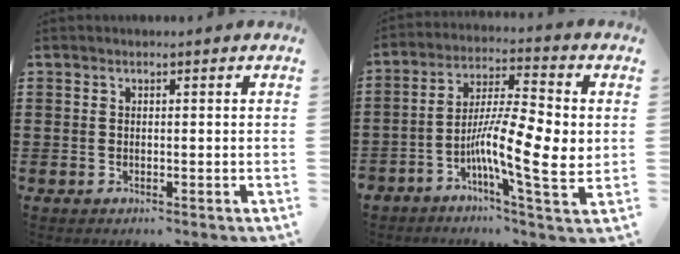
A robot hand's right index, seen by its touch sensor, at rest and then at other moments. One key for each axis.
{"total": 10.9, "fx": -1.3, "fy": 2.7, "fz": 10.5, "tx": -0.206, "ty": -0.013, "tz": -0.027}